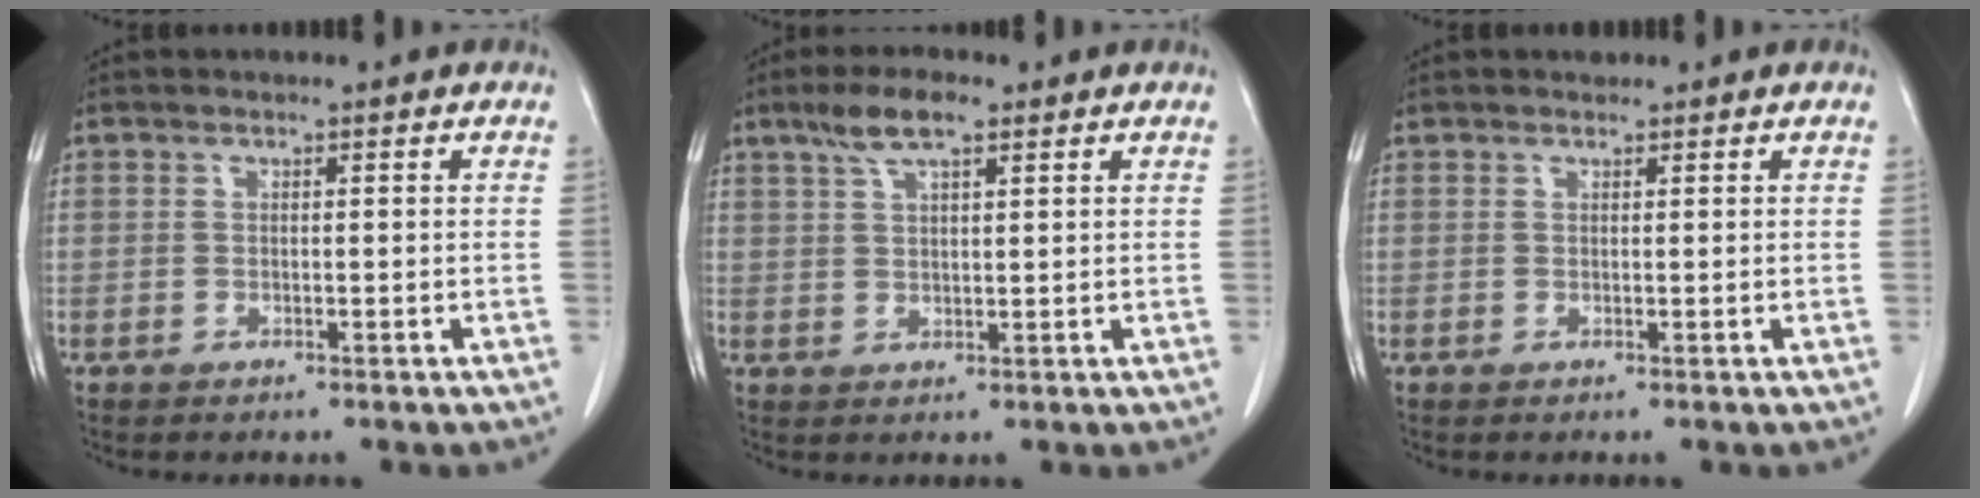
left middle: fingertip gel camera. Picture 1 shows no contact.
{"total": 5.3, "force": [3.5, 1.2, 3.8], "torque": [-0.081, 0.012, 0.066]}
{"total": 0.7, "force": [0.6, 0.3, -0.2], "torque": [-0.003, 0.006, 0.011]}